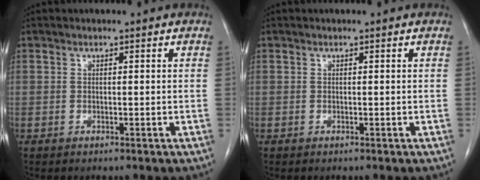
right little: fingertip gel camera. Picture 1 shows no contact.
{"total": 0.0}